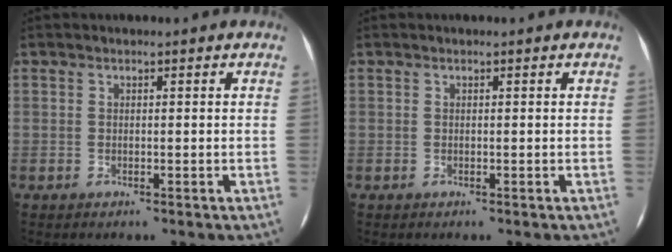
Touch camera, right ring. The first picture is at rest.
{"total": 0.0}